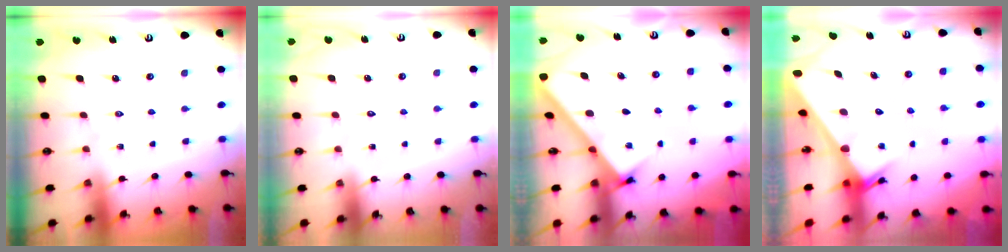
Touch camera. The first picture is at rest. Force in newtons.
{"total": 1.6, "press": 1.6, "slide": 0.1}
{"total": 2.9, "press": 2.9, "slide": 0.0}
{"total": 2.0, "press": 2.0, "slide": 0.0}